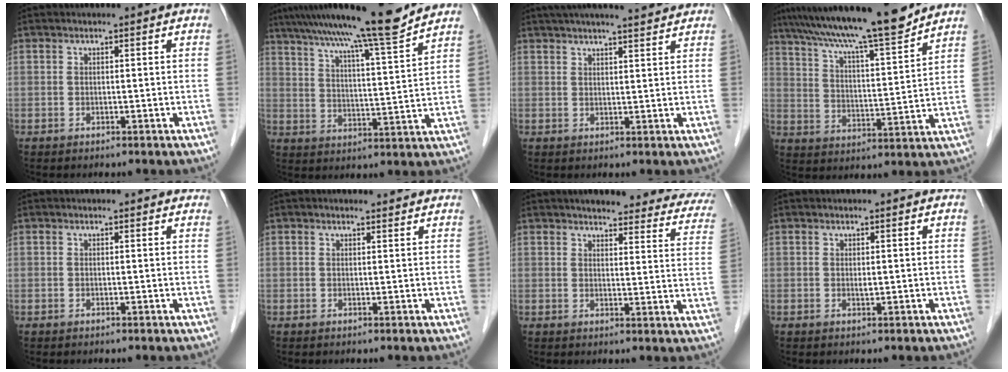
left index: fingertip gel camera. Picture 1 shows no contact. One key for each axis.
{"total": 15.9, "fx": 13.5, "fy": -1.1, "fz": 8.3, "tx": -0.136, "ty": 0.000, "tz": 0.200}
{"total": 10.9, "fx": 9.5, "fy": 1.3, "fz": 5.3, "tx": -0.081, "ty": 0.025, "tz": 0.124}
{"total": 17.2, "fx": 14.9, "fy": 0.1, "fz": 8.6, "tx": -0.144, "ty": 0.008, "tz": 0.234}
{"total": 1.2, "fx": 1.0, "fy": 0.5, "fz": 0.3, "tx": -0.008, "ty": 0.000, "tz": 0.000}
{"total": 1.9, "fx": 1.8, "fy": 0.6, "fz": 0.4, "tx": -0.010, "ty": 0.009, "tz": 0.021}
{"total": 21.8, "fx": 19.2, "fy": 5.1, "fz": 8.9, "tx": -0.087, "ty": -0.027, "tz": 0.200}
{"total": 0.5, "fx": 0.1, "fy": 0.2, "fz": 0.5, "tx": -0.013, "ty": -0.002, "tz": 0.001}